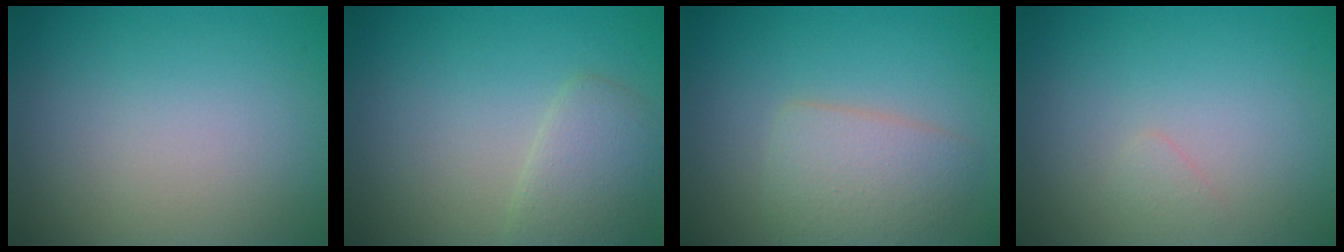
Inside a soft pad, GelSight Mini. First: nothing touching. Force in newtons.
{"total": 2.7, "press": 2.7, "slide": 0.1}
{"total": 3.2, "press": 3.2, "slide": 0.1}
{"total": 0.6, "press": 0.6, "slide": 0.1}